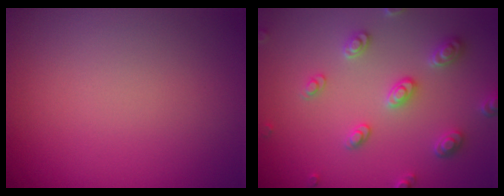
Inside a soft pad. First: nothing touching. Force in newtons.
{"total": 3.5, "press": 3.2, "slide": 1.3}